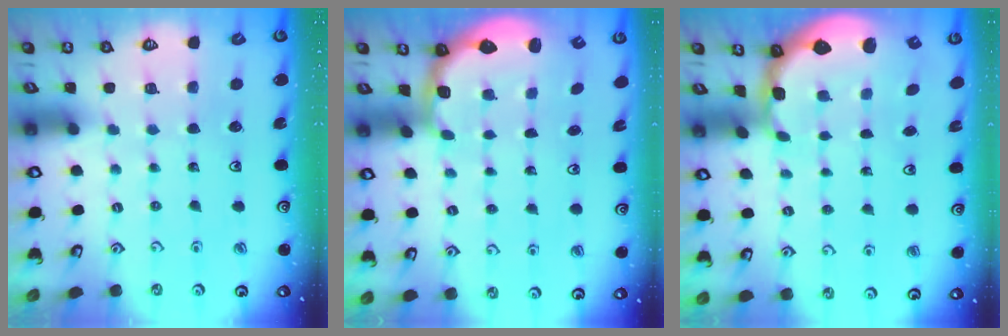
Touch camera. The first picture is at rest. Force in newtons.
{"total": 2.6, "press": 2.0, "slide": 1.7}
{"total": 2.4, "press": 1.7, "slide": 1.7}